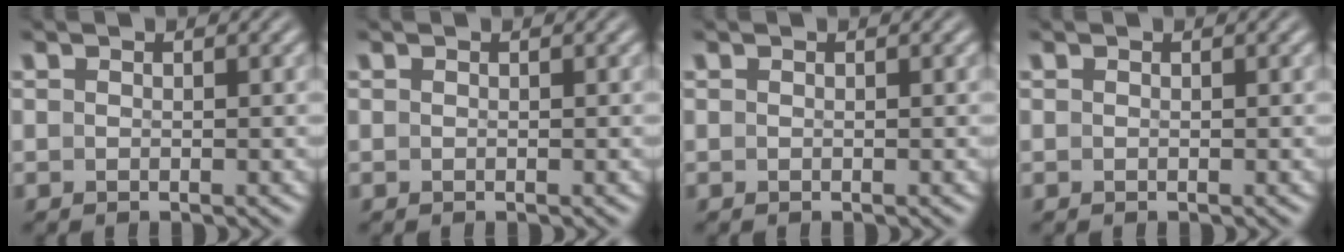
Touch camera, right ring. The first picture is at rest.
{"total": 0.0}
{"total": 0.0}
{"total": 0.0}